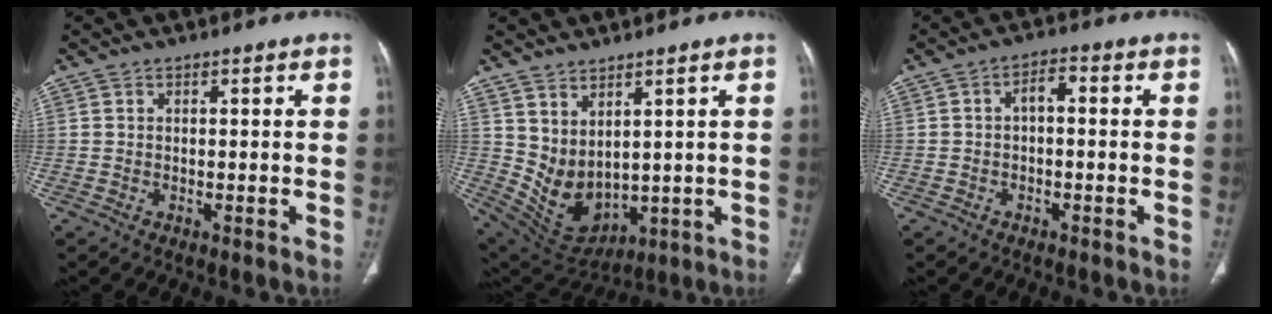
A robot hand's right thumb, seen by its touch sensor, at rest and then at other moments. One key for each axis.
{"total": 9.3, "fx": 3.0, "fy": 5.5, "fz": 6.8, "tx": -0.104, "ty": -0.029, "tz": 0.091}
{"total": 3.0, "fx": -0.3, "fy": 1.5, "fz": 2.6, "tx": -0.037, "ty": 0.018, "tz": -0.012}